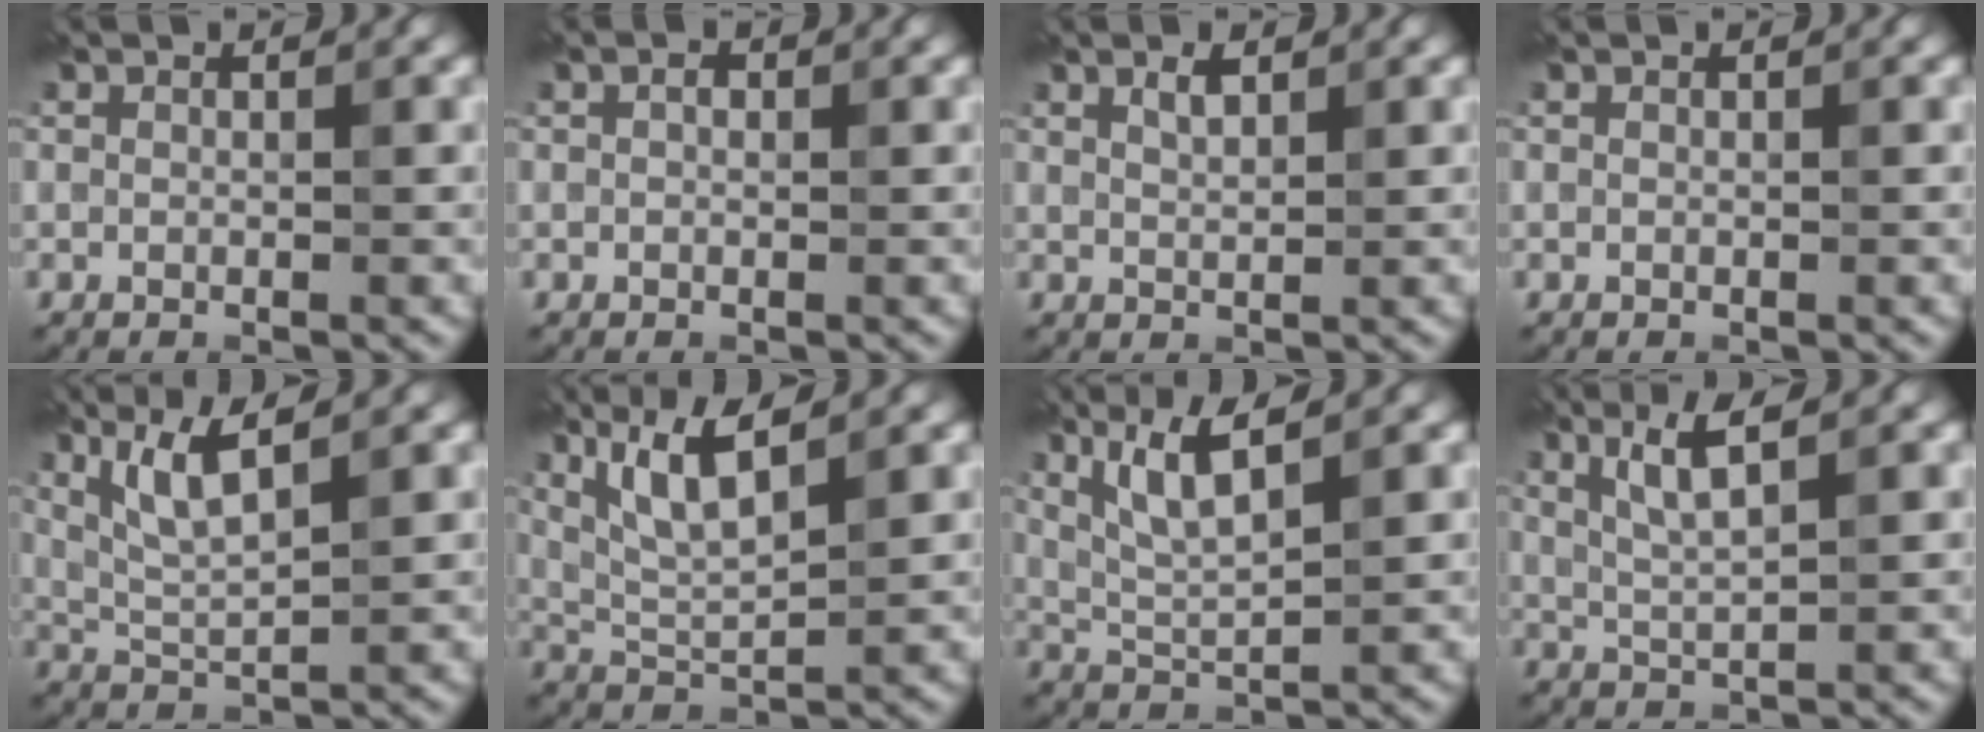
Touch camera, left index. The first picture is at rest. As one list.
[{"total": 0.9, "force": [0.2, 0.6, 0.7], "torque": [-0.007, 0.002, 0.001]}, {"total": 1.1, "force": [0.9, 0.2, 0.6], "torque": [-0.014, 0.006, 0.017]}, {"total": 0.0}, {"total": 4.1, "force": [2.3, 0.6, 3.3], "torque": [-0.074, 0.005, 0.050]}, {"total": 4.7, "force": [2.6, 0.9, 3.8], "torque": [-0.083, 0.004, 0.055]}, {"total": 4.3, "force": [2.3, 0.7, 3.5], "torque": [-0.077, 0.005, 0.050]}, {"total": 3.3, "force": [1.7, 0.4, 2.8], "torque": [-0.054, 0.008, 0.034]}]